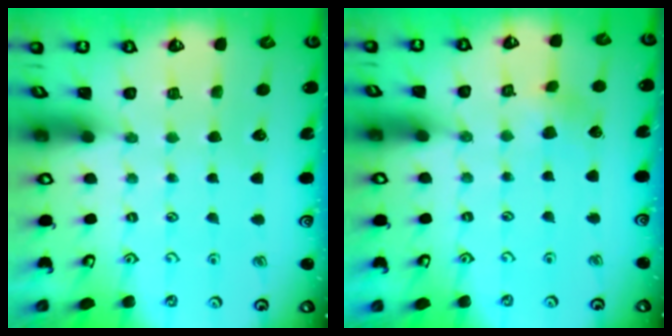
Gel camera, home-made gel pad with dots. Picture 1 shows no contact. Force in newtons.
{"total": 3.7, "press": 3.7, "slide": 0.5}